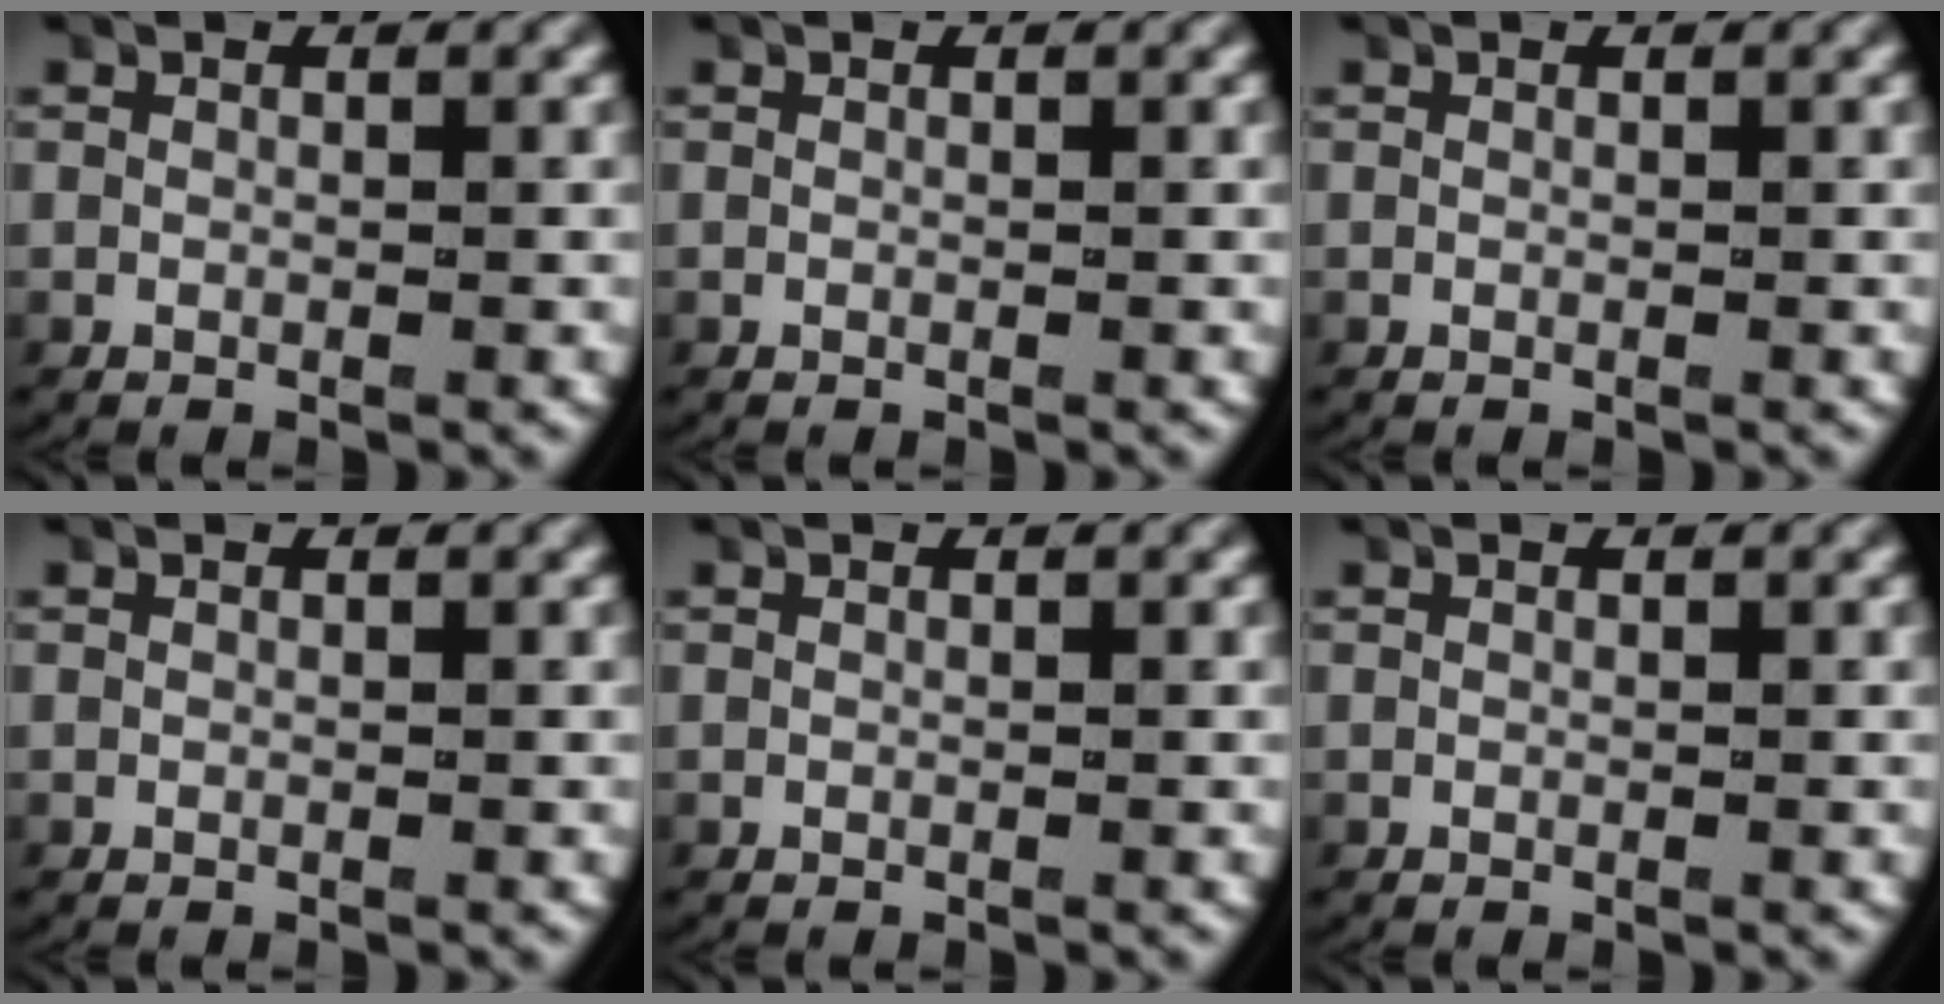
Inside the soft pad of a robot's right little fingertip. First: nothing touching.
{"total": 0.0}
{"total": 0.0}
{"total": 0.0}
{"total": 0.0}
{"total": 0.0}